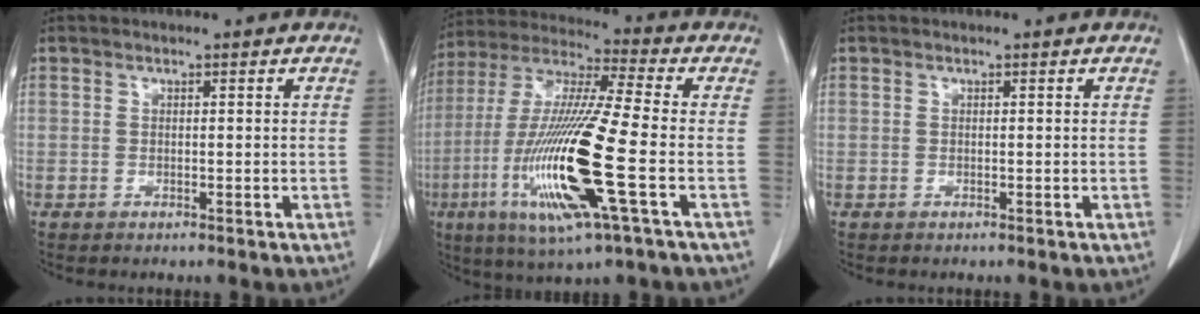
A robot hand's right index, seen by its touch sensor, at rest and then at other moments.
{"total": 19.6, "force": [-5.4, 0.8, 18.8], "torque": [-0.406, -0.026, -0.106]}
{"total": 0.0}